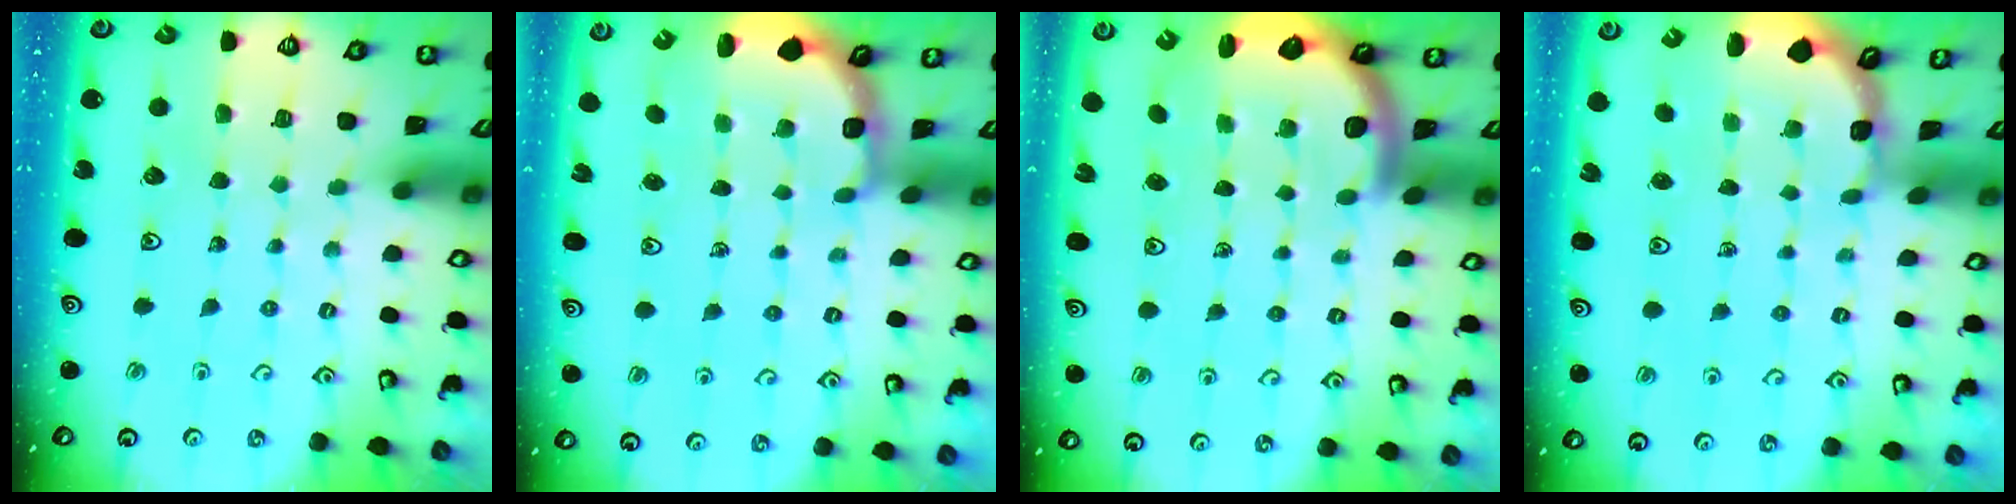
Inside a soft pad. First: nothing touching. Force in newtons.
{"total": 2.5, "press": 2.2, "slide": 1.2}
{"total": 2.8, "press": 2.8, "slide": 0.5}
{"total": 1.1, "press": 1.1, "slide": 0.1}